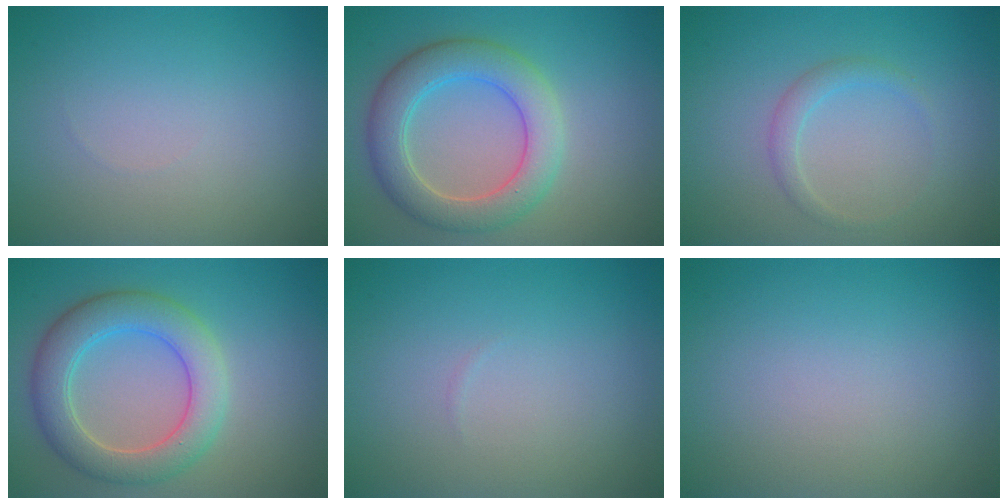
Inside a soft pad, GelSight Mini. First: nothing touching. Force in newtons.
{"total": 5.7, "press": 5.7, "slide": 0.5}
{"total": 1.5, "press": 1.5, "slide": 0.2}
{"total": 5.7, "press": 5.7, "slide": 0.5}
{"total": 0.0}
{"total": 0.0}